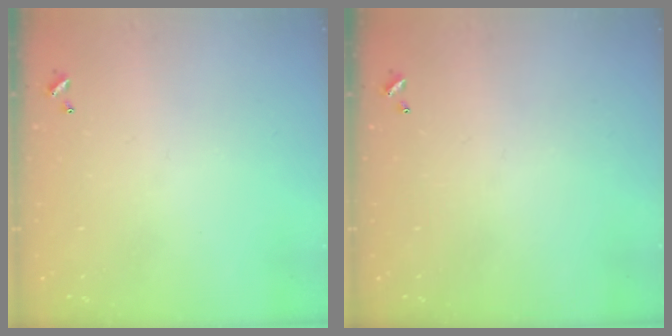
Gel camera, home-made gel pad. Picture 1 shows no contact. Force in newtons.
{"total": 0.0}